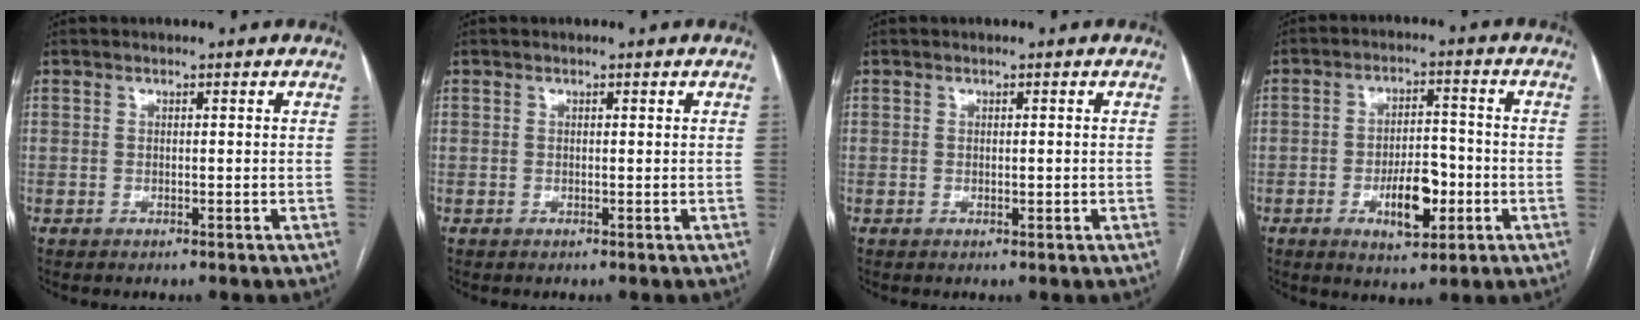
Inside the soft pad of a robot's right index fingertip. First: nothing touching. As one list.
[{"total": 0.0}, {"total": 0.6, "force": [0.0, 0.3, 0.5], "torque": [-0.008, -0.002, 0.003]}, {"total": 8.0, "force": [-2.7, 3.3, 6.8], "torque": [-0.113, 0.004, -0.038]}]